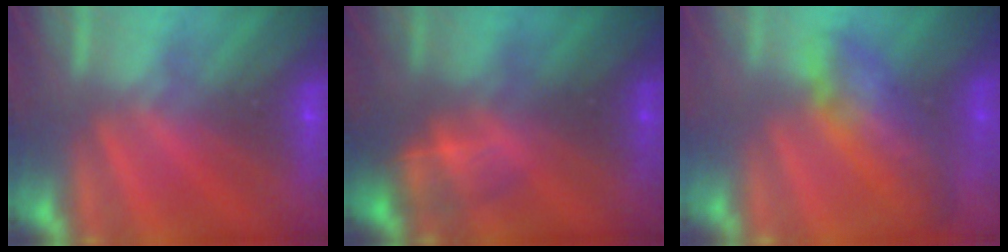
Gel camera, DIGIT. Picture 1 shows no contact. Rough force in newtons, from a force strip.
{"total": 2.3}
{"total": 6.7}